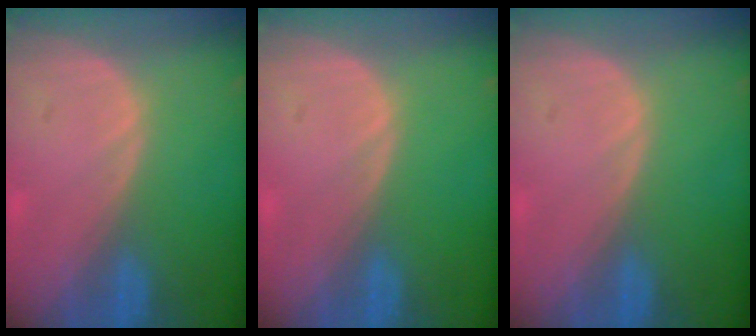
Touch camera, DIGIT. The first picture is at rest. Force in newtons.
{"total": 0.0}
{"total": 0.0}